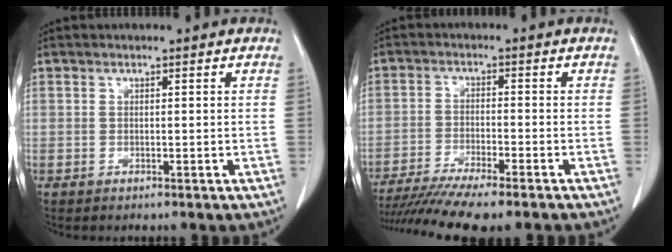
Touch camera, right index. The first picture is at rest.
{"total": 12.7, "force": [-10.7, 0.4, 6.9], "torque": [-0.103, -0.023, -0.168]}